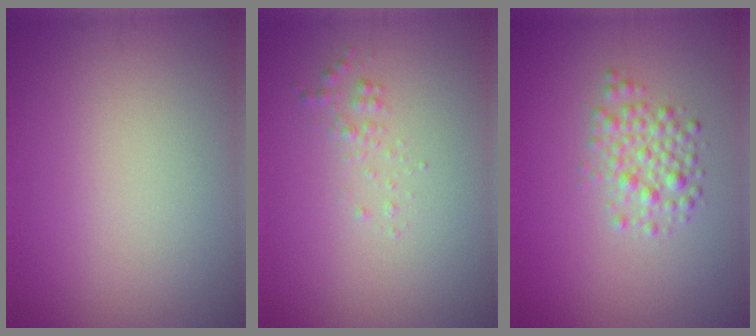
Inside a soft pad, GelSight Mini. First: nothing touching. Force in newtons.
{"total": 0.9, "press": 0.9, "slide": 0.0}
{"total": 2.6, "press": 2.6, "slide": 0.1}